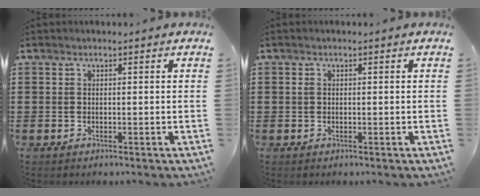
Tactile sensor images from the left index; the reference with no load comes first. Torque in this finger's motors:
{"motor_torque": [1.12, -1.02, 0.53, 0.16]}